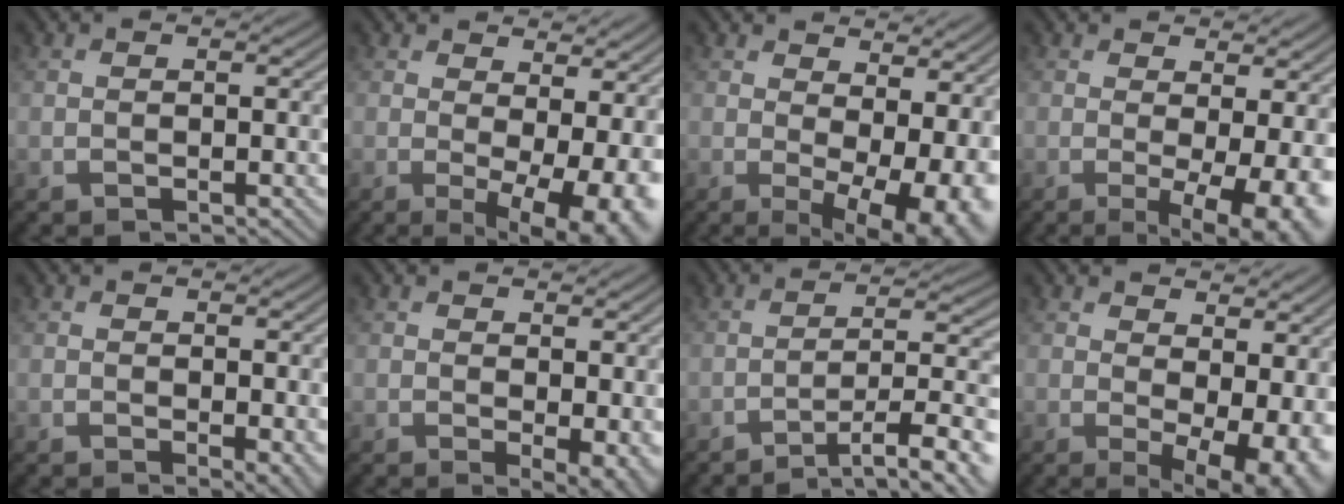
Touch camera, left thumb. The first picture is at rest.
{"total": 10.6, "force": [0.9, 4.2, 9.7], "torque": [-0.115, -0.004, 0.030]}
{"total": 12.1, "force": [1.8, 5.8, 10.4], "torque": [-0.119, -0.013, 0.058]}
{"total": 8.7, "force": [-0.4, 2.6, 8.3], "torque": [-0.110, -0.007, 0.001]}
{"total": 2.7, "force": [0.3, 1.3, 2.4], "torque": [-0.026, -0.006, 0.005]}
{"total": 4.3, "force": [0.6, 2.0, 3.8], "torque": [-0.051, -0.011, 0.014]}
{"total": 9.8, "force": [-6.2, 2.1, 7.3], "torque": [-0.118, 0.010, -0.087]}
{"total": 10.9, "force": [1.5, 5.5, 9.3], "torque": [-0.112, -0.017, 0.048]}